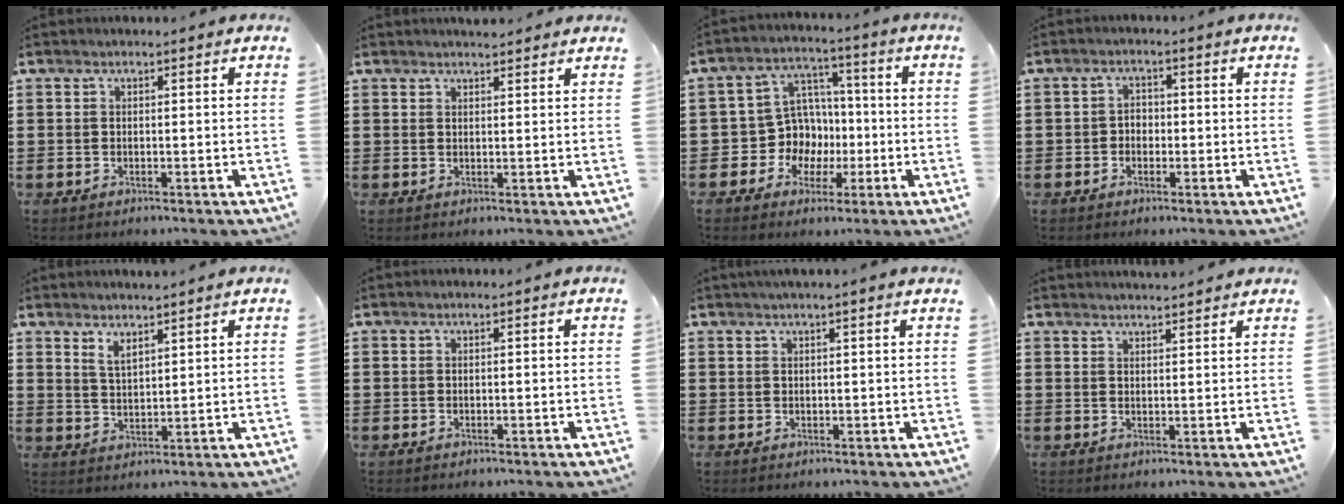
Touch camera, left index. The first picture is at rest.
{"total": 2.1, "force": [2.0, 0.3, 0.3], "torque": [-0.011, 0.002, 0.039]}
{"total": 9.0, "force": [-0.5, 8.5, 2.8], "torque": [-0.096, 0.006, -0.001]}
{"total": 1.9, "force": [-0.7, 1.6, 0.8], "torque": [-0.019, 0.006, -0.018]}
{"total": 3.1, "force": [2.7, 0.5, 1.4], "torque": [-0.032, -0.003, 0.049]}
{"total": 0.0}
{"total": 1.5, "force": [1.2, -0.3, 0.8], "torque": [-0.014, -0.002, 0.022]}
{"total": 2.2, "force": [2.2, -0.1, 0.1], "torque": [-0.007, -0.004, 0.044]}